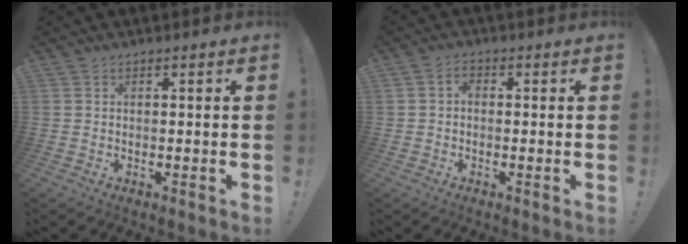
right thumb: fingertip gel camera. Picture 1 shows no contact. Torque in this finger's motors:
{"motor_torque": [0.27, -0.46, -0.35, -0.09, 0.02]}